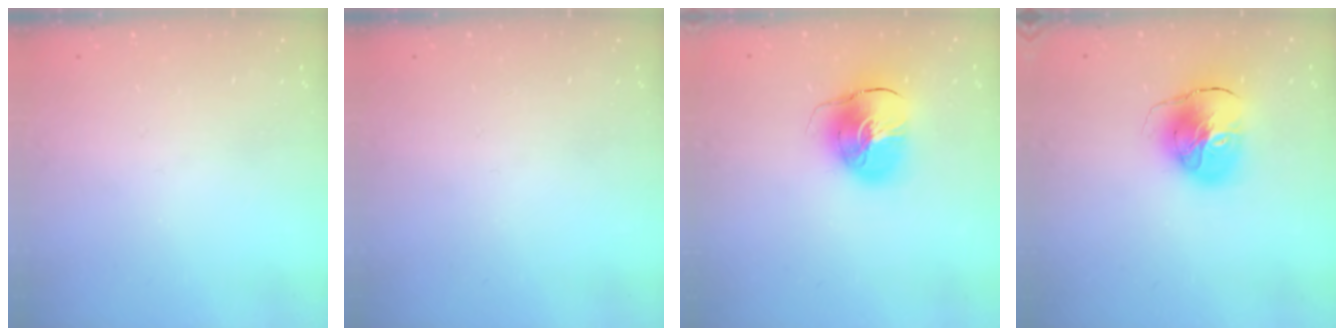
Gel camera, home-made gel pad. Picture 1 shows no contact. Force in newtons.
{"total": 0.0}
{"total": 11.5, "press": 11.4, "slide": 1.5}
{"total": 12.3, "press": 12.2, "slide": 1.6}